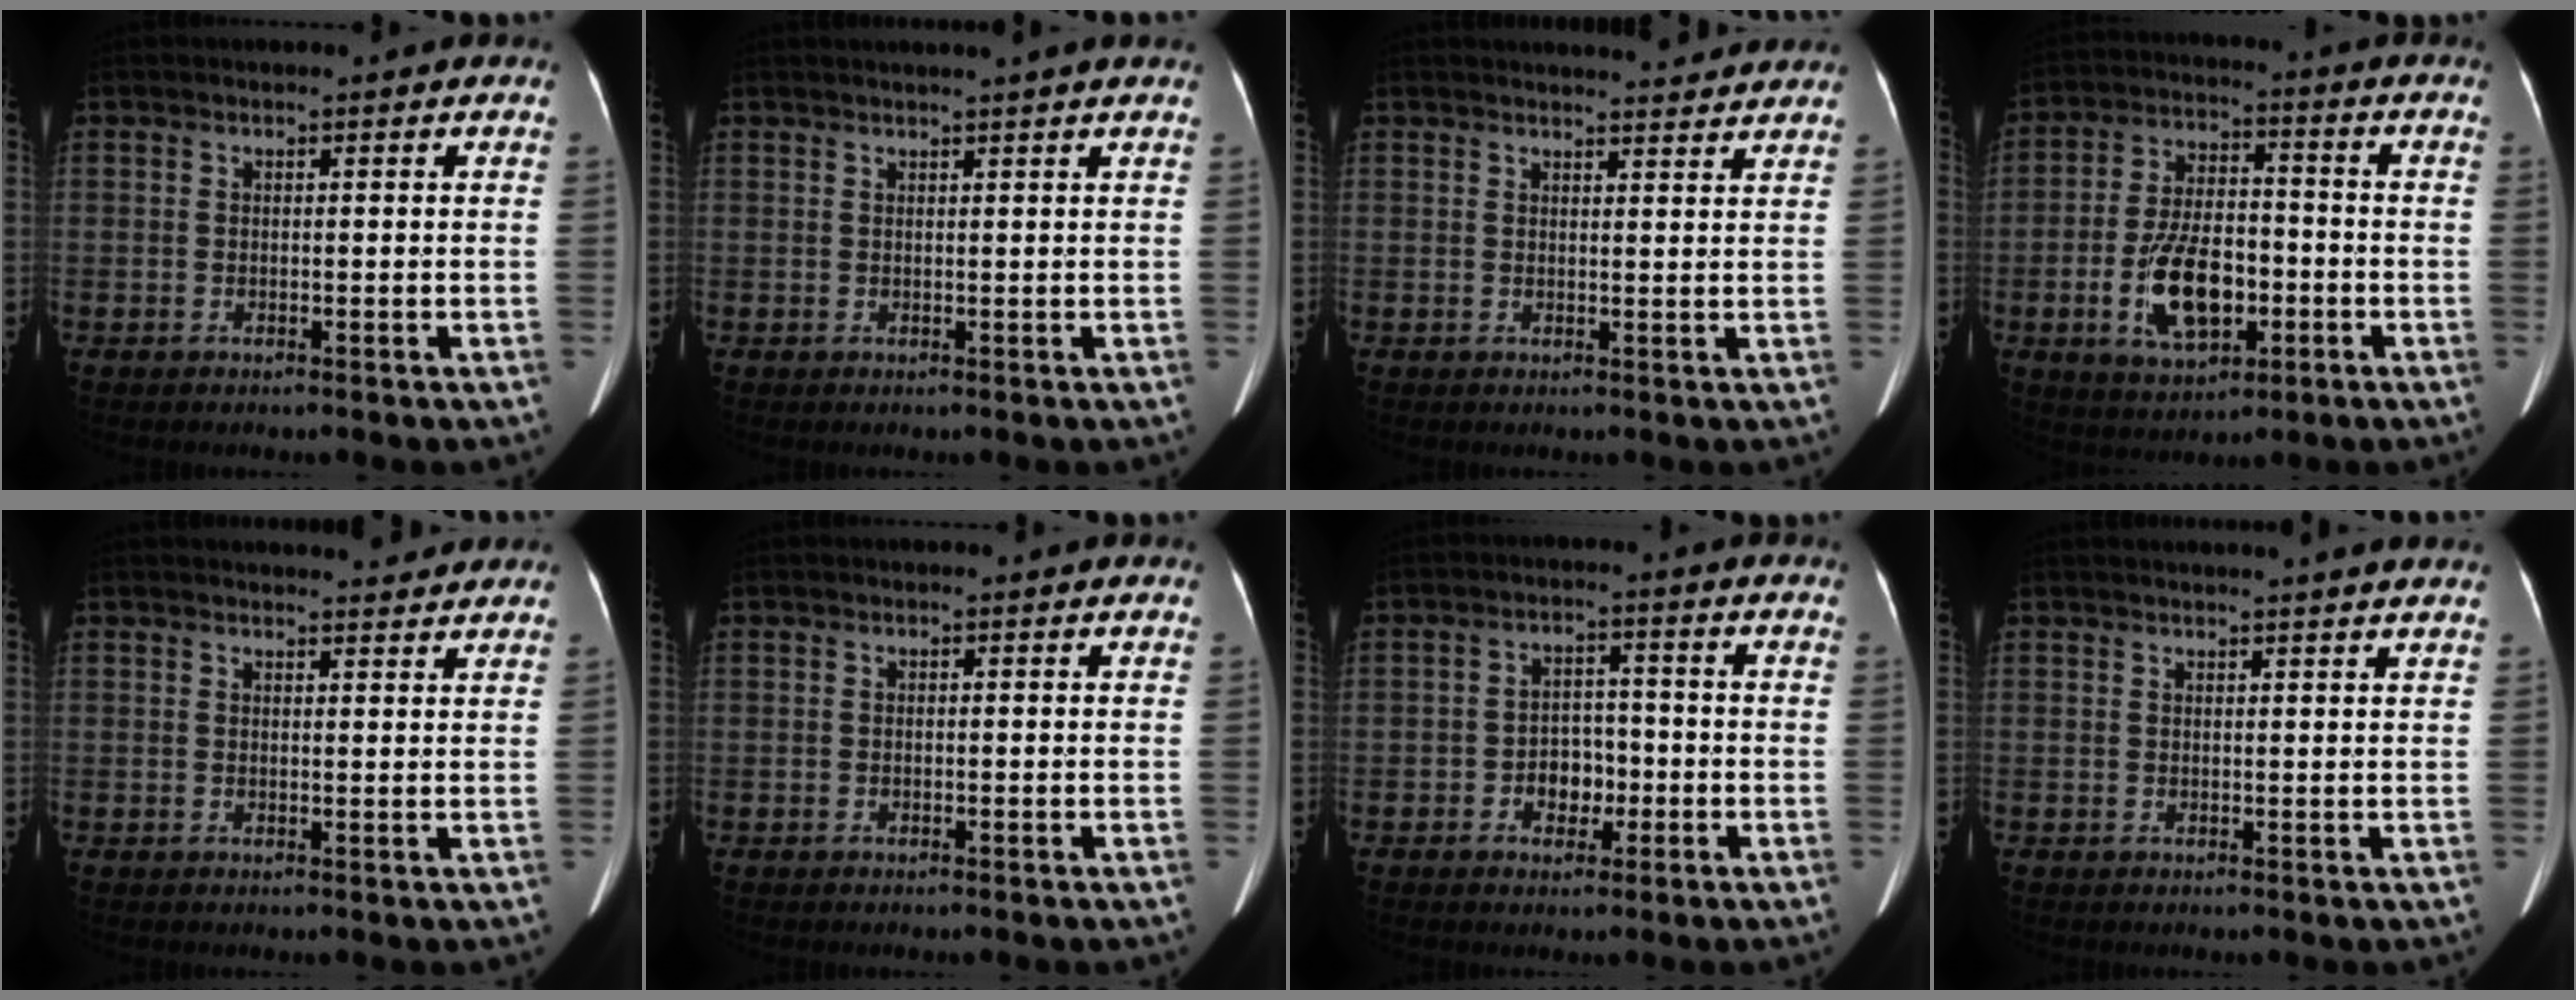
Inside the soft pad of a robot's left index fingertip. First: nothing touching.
{"total": 4.1, "force": [3.6, -0.8, 1.8], "torque": [-0.022, 0.021, 0.043]}
{"total": 6.5, "force": [6.3, 0.3, 1.5], "torque": [-0.020, 0.008, 0.067]}
{"total": 11.6, "force": [-3.6, 5.7, 9.5], "torque": [-0.189, 0.006, -0.058]}
{"total": 4.5, "force": [4.4, 0.3, 1.1], "torque": [-0.017, 0.004, 0.049]}
{"total": 0.0}
{"total": 4.5, "force": [-1.6, 3.1, 2.8], "torque": [-0.046, 0.012, -0.024]}
{"total": 7.0, "force": [6.3, -0.6, 2.9], "torque": [-0.035, 0.019, 0.062]}